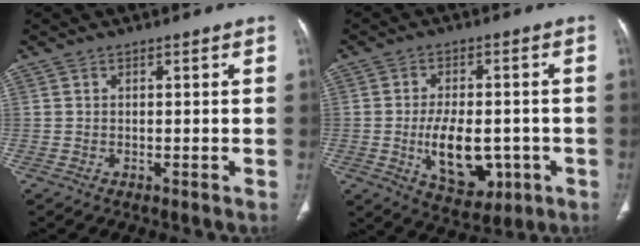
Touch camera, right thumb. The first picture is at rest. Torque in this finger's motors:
{"motor_torque": [2.76, 2.25, 1.54, -0.61, 0.37]}